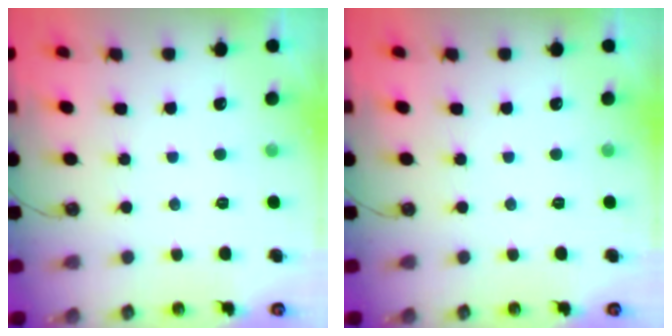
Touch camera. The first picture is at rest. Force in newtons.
{"total": 0.0}